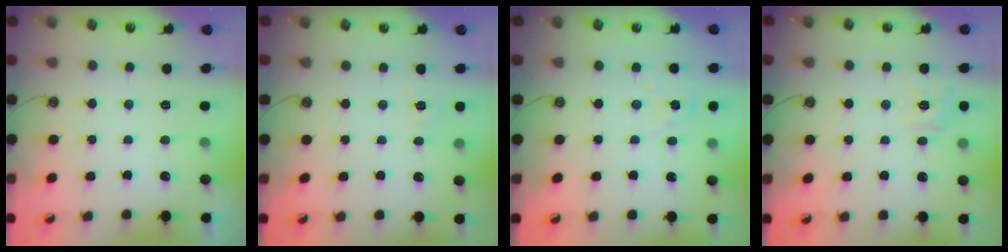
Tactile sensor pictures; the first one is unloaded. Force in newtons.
{"total": 2.8, "press": 2.8, "slide": 0.4}
{"total": 4.3, "press": 4.3, "slide": 0.5}
{"total": 10.0, "press": 9.9, "slide": 1.1}